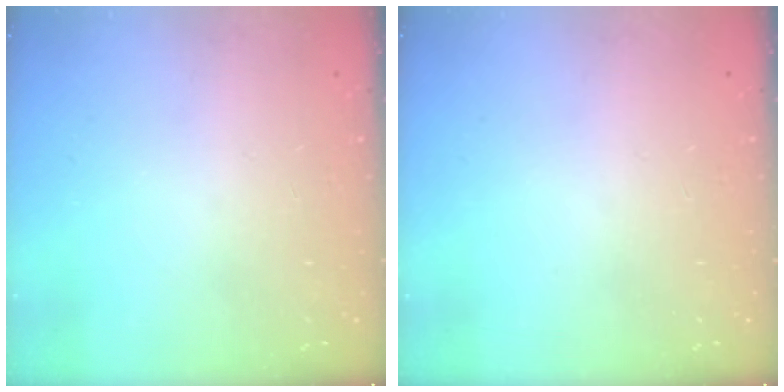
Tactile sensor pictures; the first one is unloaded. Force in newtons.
{"total": 0.0}